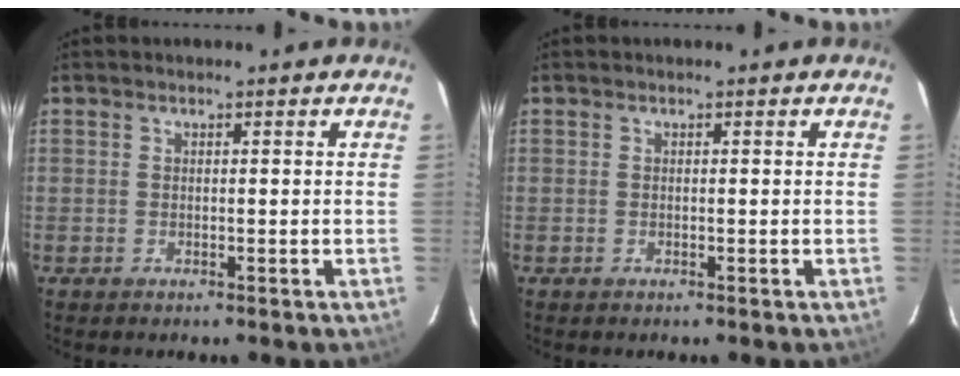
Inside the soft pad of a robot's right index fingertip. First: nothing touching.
{"total": 0.0}